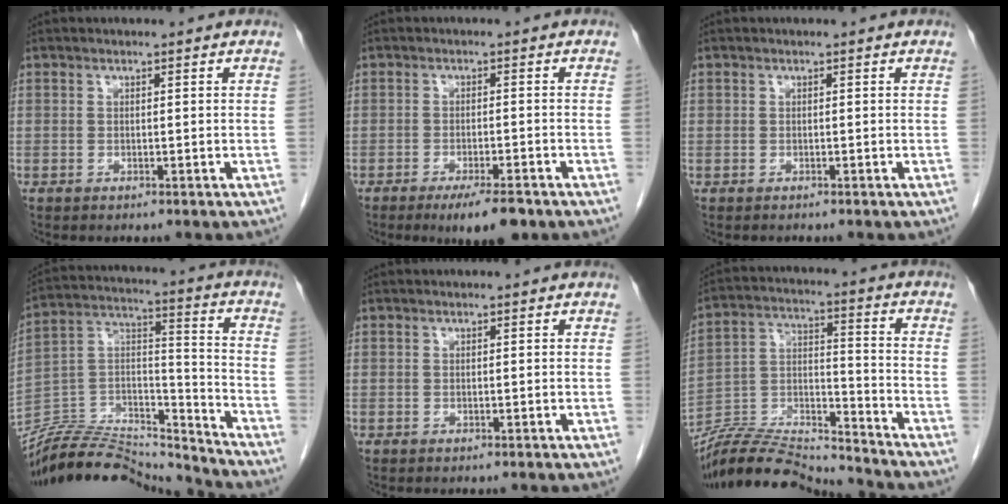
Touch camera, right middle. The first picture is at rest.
{"total": 6.1, "force": [-4.1, 1.1, 4.4], "torque": [-0.065, -0.010, -0.060]}
{"total": 0.5, "force": [-0.4, 0.3, 0.0], "torque": [-0.008, 0.002, -0.009]}
{"total": 20.5, "force": [-19.8, 2.8, 4.8], "torque": [-0.098, 0.032, -0.333]}
{"total": 0.0}
{"total": 15.4, "force": [-15.0, 0.5, 3.6], "torque": [-0.068, 0.018, -0.271]}